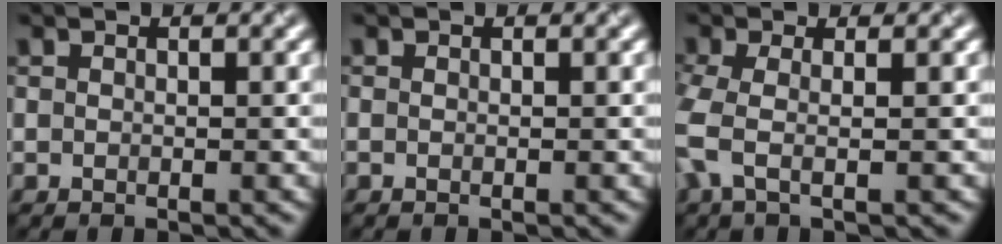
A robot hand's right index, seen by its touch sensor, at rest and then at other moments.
{"total": 0.0}
{"total": 3.3, "force": [-0.8, 1.0, 3.0], "torque": [-0.088, -0.003, -0.023]}